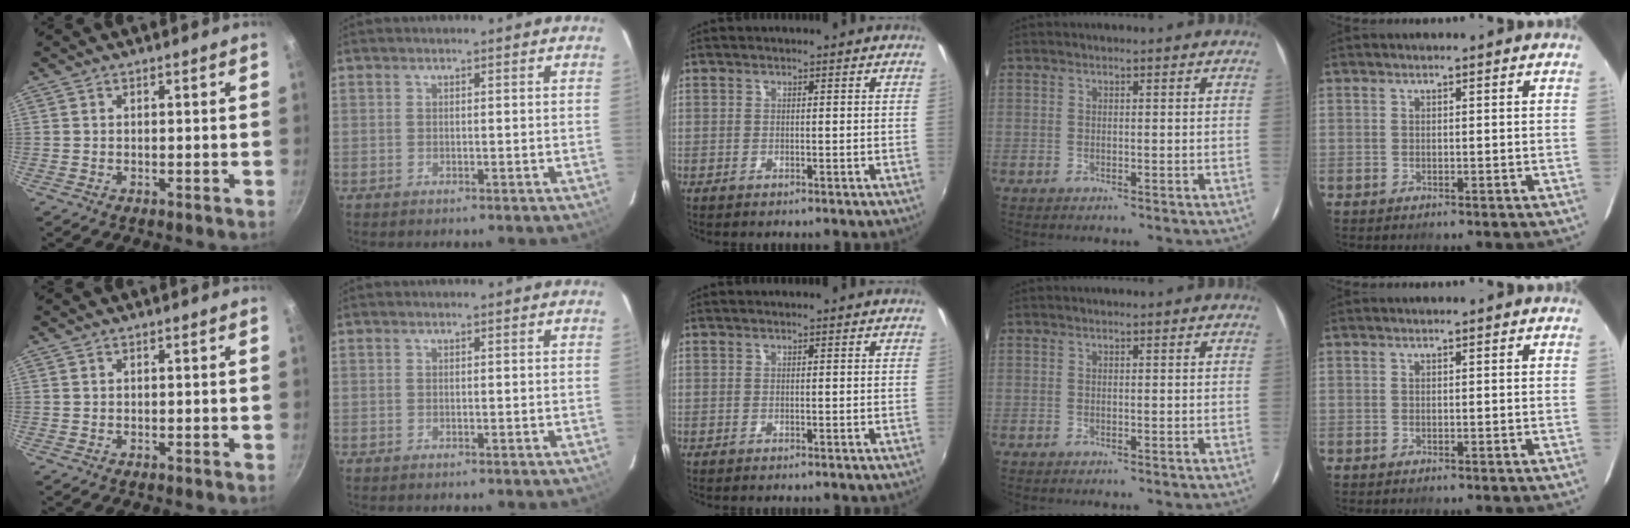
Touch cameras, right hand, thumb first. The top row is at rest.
{}